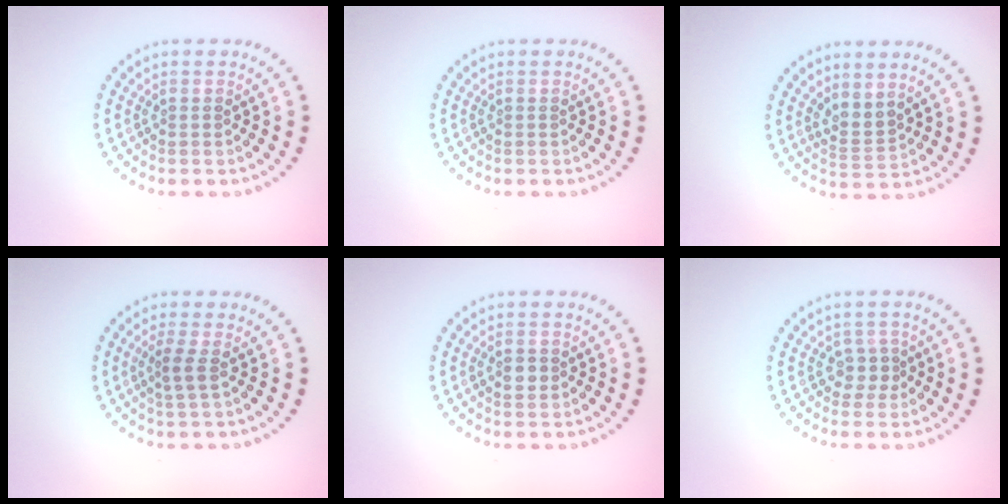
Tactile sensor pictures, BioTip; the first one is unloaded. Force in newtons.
{"total": 0.0}
{"total": 2.0, "press": 1.6, "slide": 1.3}
{"total": 1.6, "press": 1.2, "slide": 1.0}
{"total": 1.6, "press": 1.6, "slide": 0.3}
{"total": 1.6, "press": 1.2, "slide": 1.1}